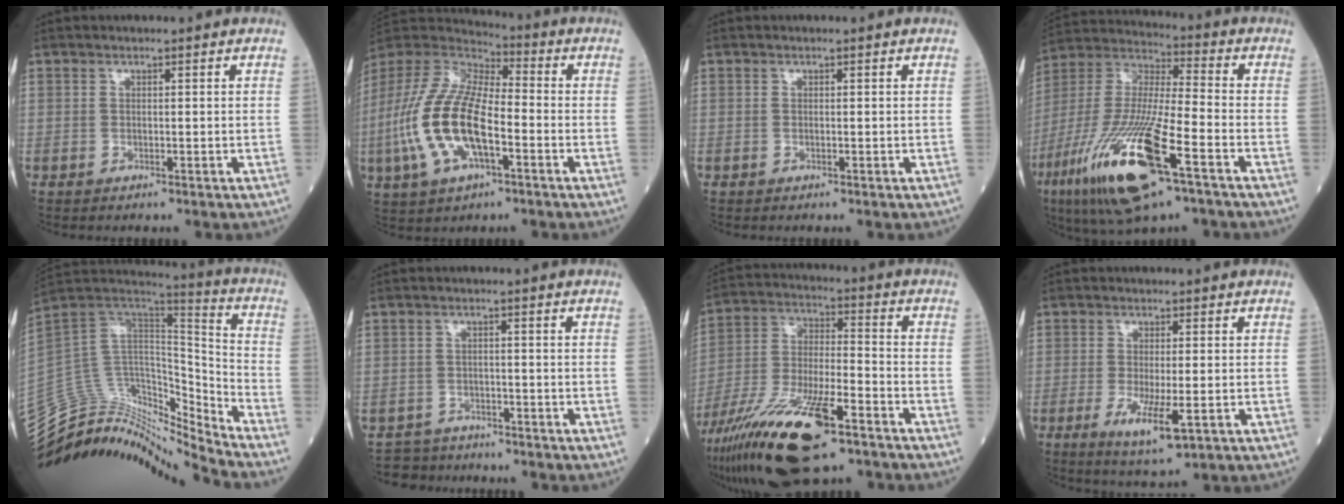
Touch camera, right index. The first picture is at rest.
{"total": 16.6, "force": [-4.2, 6.2, 14.9], "torque": [-0.330, -0.003, -0.081]}
{"total": 0.0}
{"total": 21.7, "force": [-10.3, 3.5, 18.8], "torque": [-0.419, -0.051, -0.188]}
{"total": 20.8, "force": [-20.0, 3.1, 5.0], "torque": [-0.095, 0.075, -0.331]}
{"total": 3.8, "force": [-3.4, 1.4, -1.2], "torque": [0.020, 0.000, -0.060]}
{"total": 20.8, "force": [-13.3, 4.7, 15.3], "torque": [-0.314, -0.038, -0.241]}
{"total": 6.2, "force": [-2.1, 1.1, 5.8], "torque": [-0.109, -0.016, -0.031]}